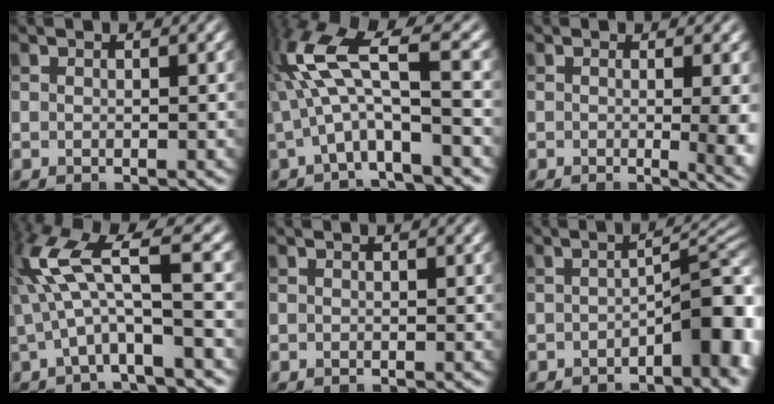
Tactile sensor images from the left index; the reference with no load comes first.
{"total": 7.1, "force": [0.0, 1.5, 7.0], "torque": [-0.146, 0.018, -0.009]}
{"total": 6.1, "force": [-0.3, 2.6, 5.5], "torque": [-0.035, -0.002, -0.006]}
{"total": 7.1, "force": [0.9, 1.3, 6.9], "torque": [-0.147, 0.013, 0.012]}
{"total": 0.0}
{"total": 6.5, "force": [-2.0, 1.9, 5.9], "torque": [-0.076, 0.008, -0.032]}